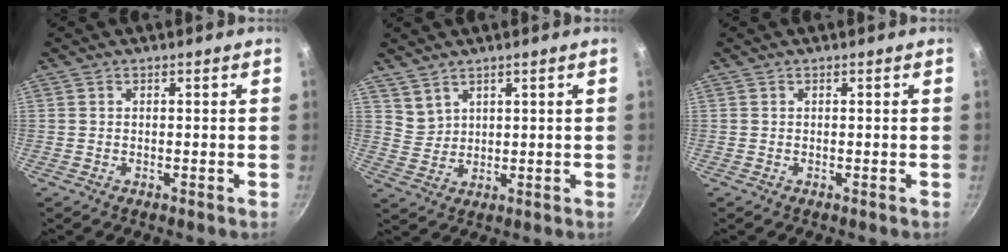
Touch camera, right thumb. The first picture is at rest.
{"total": 3.6, "force": [3.0, 2.0, 0.6], "torque": [0.000, -0.006, 0.068]}
{"total": 0.0}